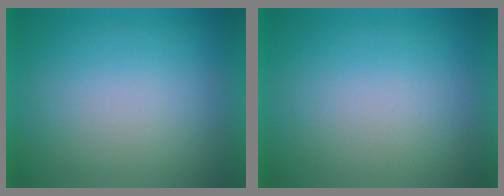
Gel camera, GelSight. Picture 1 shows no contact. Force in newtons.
{"total": 0.0}